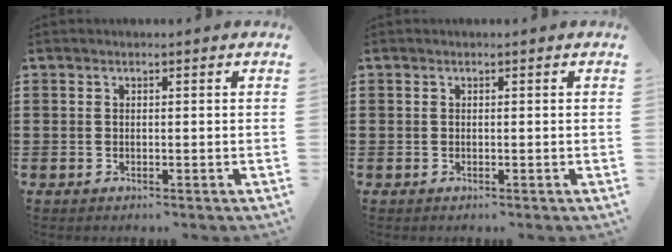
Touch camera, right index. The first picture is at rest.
{"total": 0.0}